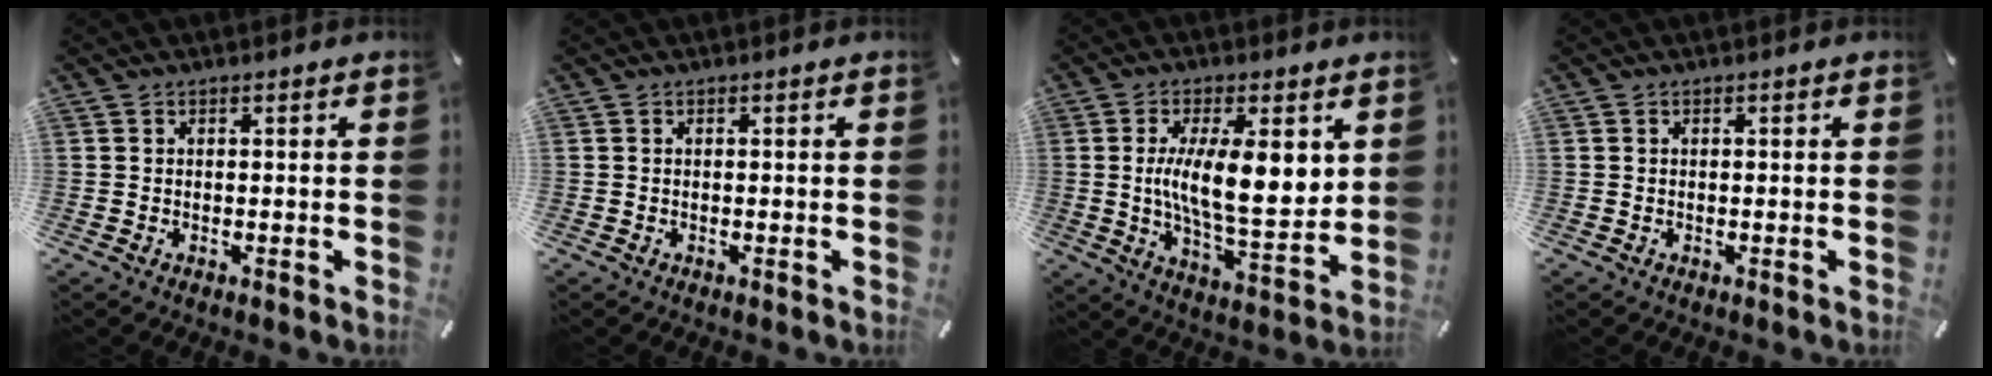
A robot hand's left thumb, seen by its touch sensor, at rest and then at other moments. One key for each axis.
{"total": 0.0}
{"total": 14.8, "fx": 2.8, "fy": 5.3, "fz": 13.5, "tx": -0.244, "ty": -0.016, "tz": 0.041}
{"total": 0.0}